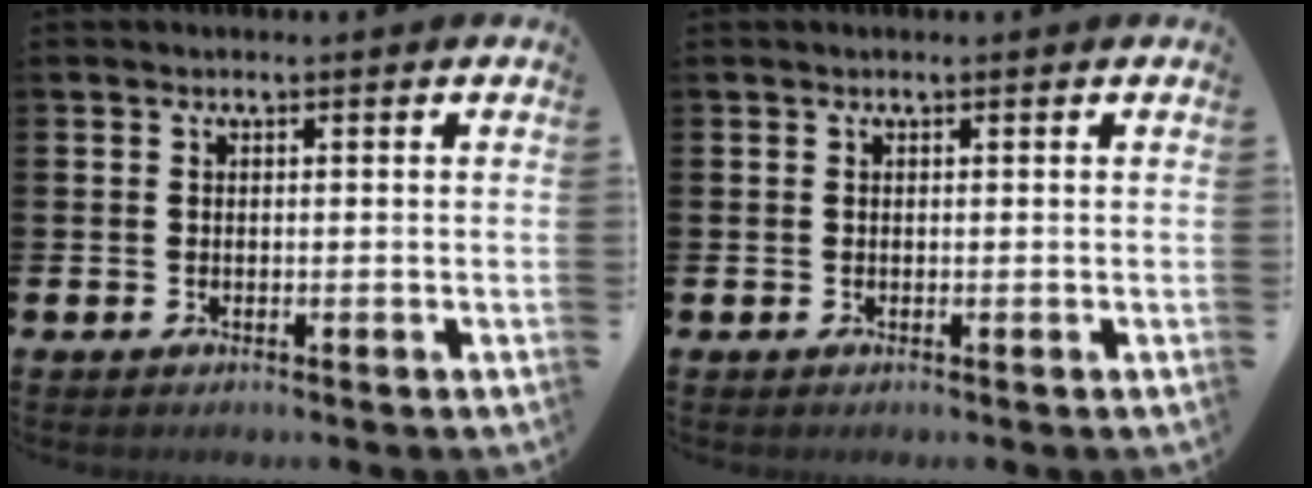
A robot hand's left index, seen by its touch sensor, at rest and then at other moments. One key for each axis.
{"total": 0.0}